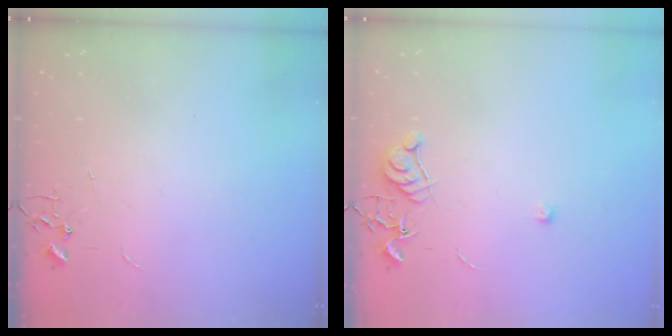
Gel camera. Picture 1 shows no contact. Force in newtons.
{"total": 6.6, "press": 6.6, "slide": 0.7}